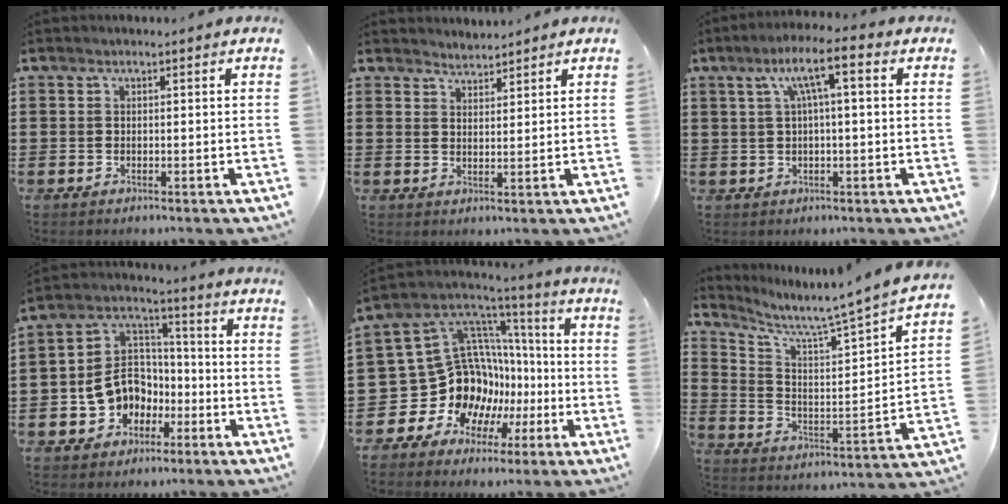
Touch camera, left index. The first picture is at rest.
{"total": 2.2, "force": [2.1, 0.1, -0.4], "torque": [0.002, -0.006, 0.042]}
{"total": 6.5, "force": [1.3, 0.9, 6.3], "torque": [-0.124, 0.009, 0.017]}
{"total": 8.7, "force": [-2.9, 7.7, 2.8], "torque": [-0.092, 0.010, -0.057]}
{"total": 13.8, "force": [-1.8, 12.9, 4.6], "torque": [-0.149, -0.038, 0.003]}
{"total": 4.6, "force": [4.1, -0.7, 2.0], "torque": [-0.062, -0.054, 0.057]}